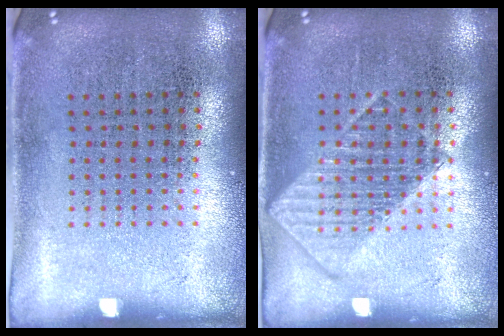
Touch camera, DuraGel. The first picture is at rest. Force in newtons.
{"total": 1.1, "press": 1.1, "slide": 0.2}